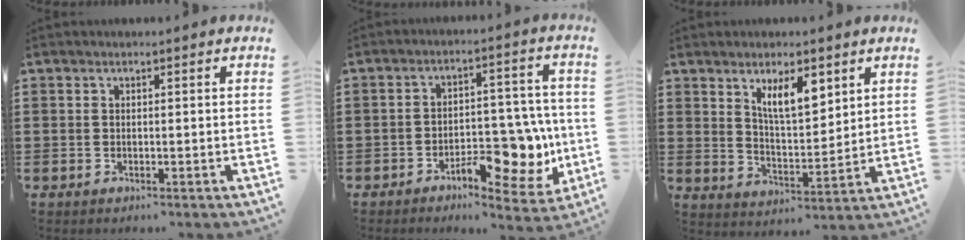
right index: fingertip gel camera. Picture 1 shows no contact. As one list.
[{"total": 9.9, "force": [-3.9, 5.4, 7.3], "torque": [-0.080, 0.008, -0.060]}, {"total": 7.2, "force": [4.1, 2.6, 5.3], "torque": [-0.099, -0.005, 0.068]}]